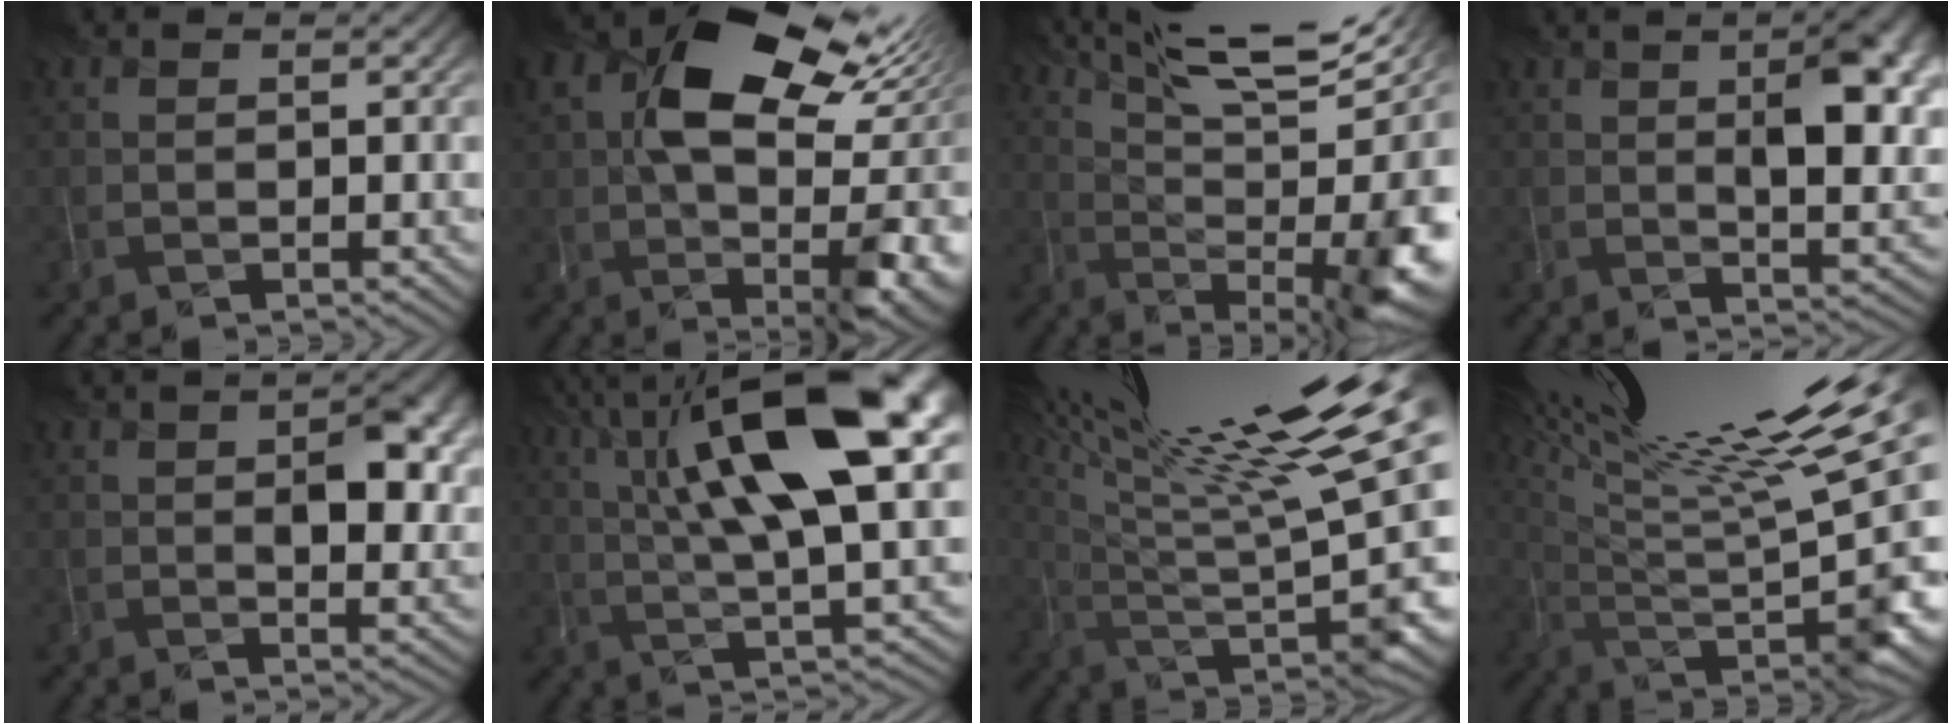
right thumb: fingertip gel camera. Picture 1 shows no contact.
{"total": 17.5, "force": [4.2, 9.3, 14.3], "torque": [-0.222, 0.012, 0.081]}
{"total": 18.1, "force": [6.5, 5.7, 15.9], "torque": [-0.237, 0.034, 0.133]}
{"total": 11.3, "force": [2.0, 4.3, 10.2], "torque": [-0.108, 0.013, 0.020]}
{"total": 6.8, "force": [0.9, 2.9, 6.1], "torque": [-0.086, 0.000, 0.021]}
{"total": 17.4, "force": [5.8, 5.7, 15.4], "torque": [-0.277, 0.025, 0.102]}
{"total": 20.7, "force": [10.0, 4.1, 17.6], "torque": [-0.225, 0.035, 0.179]}
{"total": 18.5, "force": [8.1, 4.0, 16.2], "torque": [-0.221, 0.032, 0.156]}